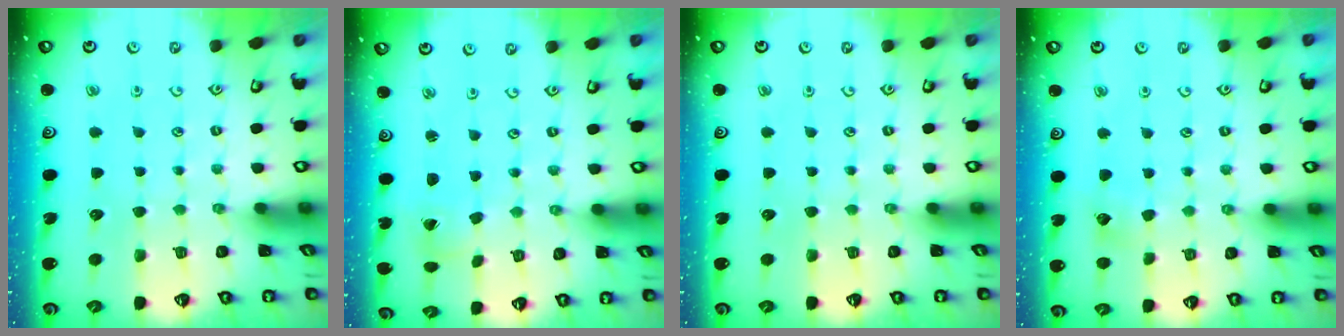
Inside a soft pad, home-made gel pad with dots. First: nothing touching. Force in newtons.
{"total": 1.5, "press": 1.5, "slide": 0.1}
{"total": 0.0}
{"total": 6.5, "press": 6.5, "slide": 0.9}